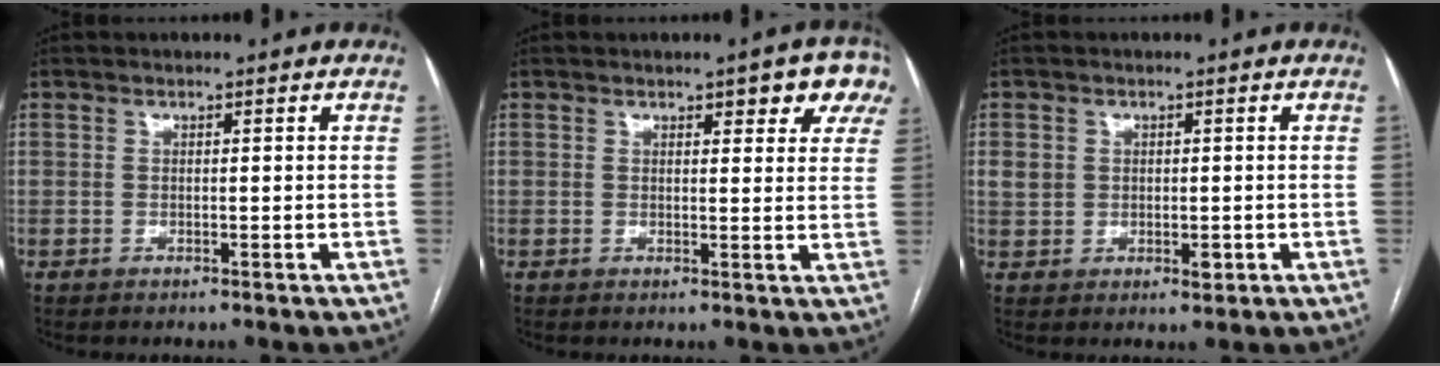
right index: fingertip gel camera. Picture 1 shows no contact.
{"total": 6.7, "force": [4.3, 2.3, 4.6], "torque": [-0.044, 0.006, 0.036]}
{"total": 3.8, "force": [0.1, 3.1, 2.1], "torque": [-0.037, 0.008, 0.012]}